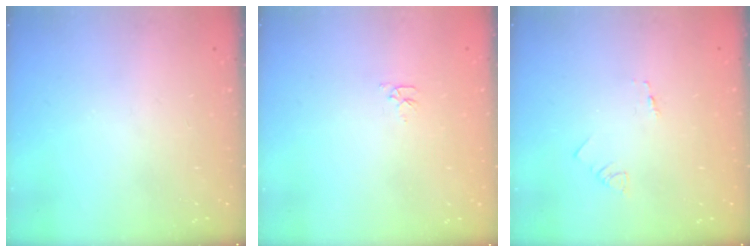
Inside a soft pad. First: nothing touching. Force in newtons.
{"total": 3.1, "press": 3.1, "slide": 0.3}
{"total": 1.3, "press": 1.2, "slide": 0.1}